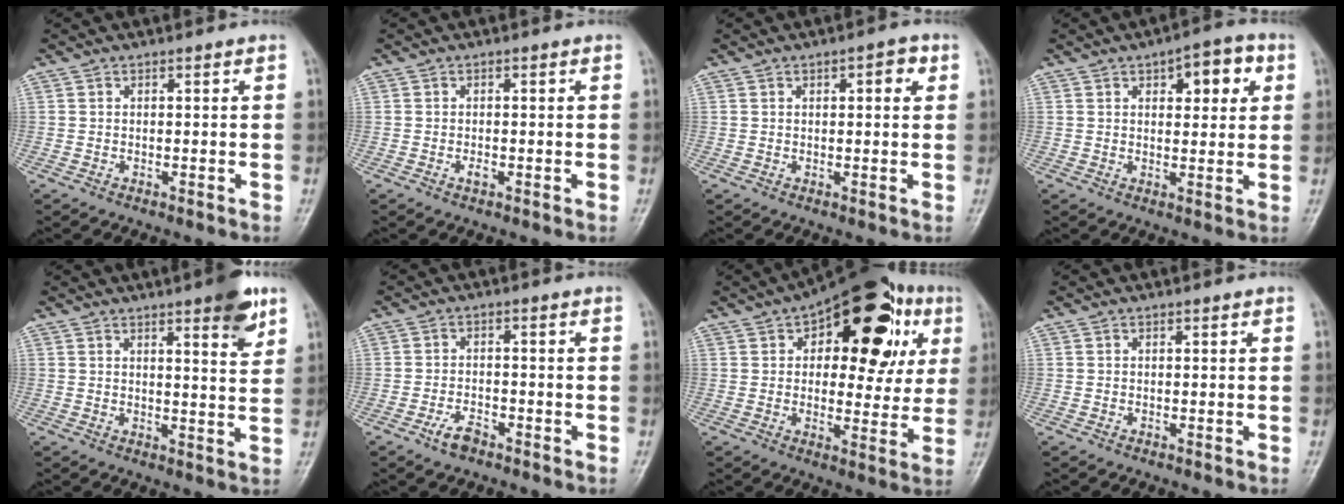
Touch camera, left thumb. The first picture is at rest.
{"total": 0.9, "force": [-0.5, 0.5, 0.5], "torque": [-0.009, 0.000, -0.011]}
{"total": 3.4, "force": [1.3, 1.5, 2.8], "torque": [-0.027, 0.002, 0.012]}
{"total": 8.2, "force": [3.2, 3.9, 6.4], "torque": [-0.051, -0.003, 0.036]}
{"total": 7.5, "force": [4.4, 1.7, 5.8], "torque": [-0.067, -0.022, 0.054]}
{"total": 3.5, "force": [-2.4, 1.7, 1.8], "torque": [-0.035, 0.015, -0.045]}
{"total": 22.4, "force": [7.7, 11.8, 17.4], "torque": [-0.179, 0.014, 0.098]}
{"total": 0.0}